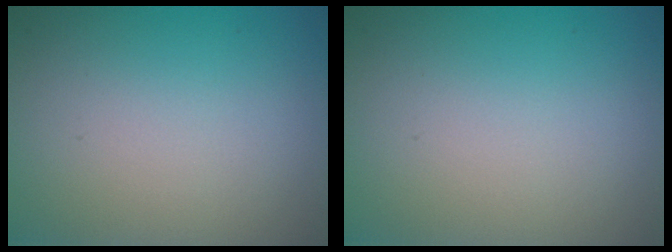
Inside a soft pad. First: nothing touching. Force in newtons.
{"total": 0.0}